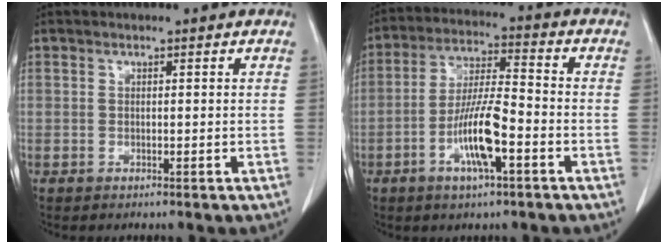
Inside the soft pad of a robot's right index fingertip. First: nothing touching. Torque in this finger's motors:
{"motor_torque": [1.67, -0.38, 0.78, 0.21]}